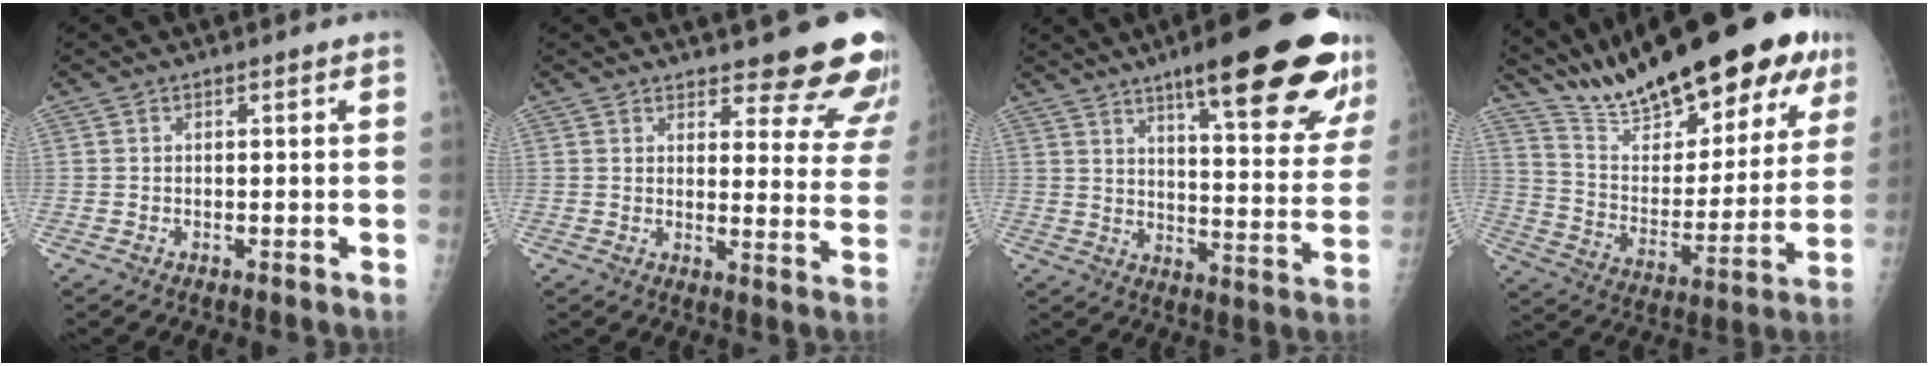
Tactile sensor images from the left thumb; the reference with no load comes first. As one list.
[{"total": 16.1, "force": [13.7, 4.5, 7.1], "torque": [-0.041, -0.097, 0.147]}, {"total": 25.2, "force": [15.5, 5.3, 19.2], "torque": [-0.235, -0.055, 0.213]}, {"total": 28.3, "force": [20.5, 8.9, 17.4], "torque": [-0.241, -0.062, 0.324]}]